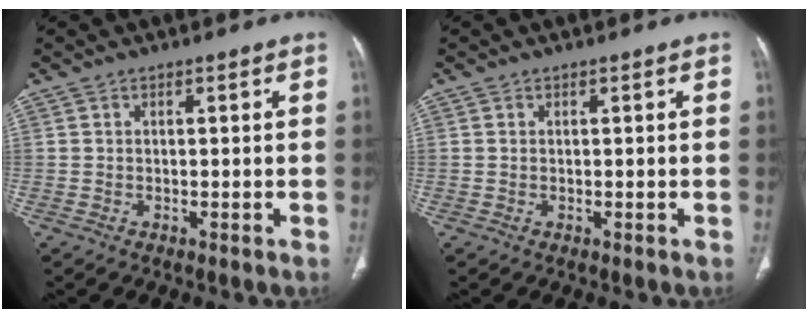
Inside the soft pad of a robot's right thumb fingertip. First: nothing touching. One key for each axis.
{"total": 0.0}